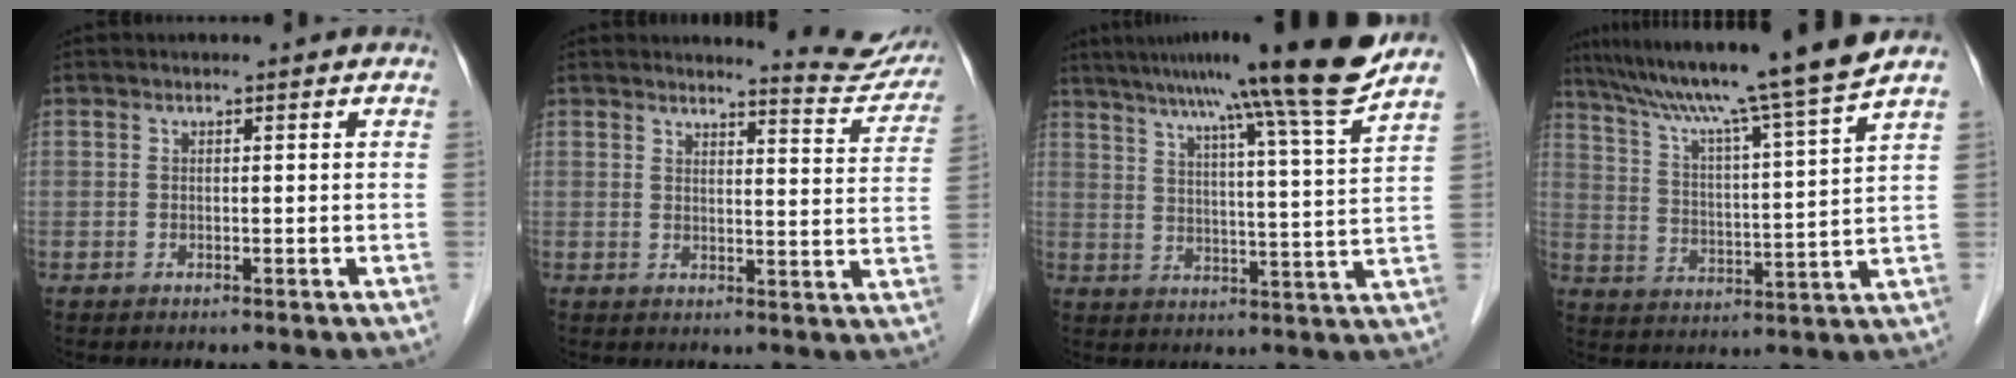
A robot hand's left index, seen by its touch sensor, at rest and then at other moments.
{"total": 7.7, "force": [7.7, 0.1, 0.2], "torque": [0.000, -0.046, 0.078]}
{"total": 18.6, "force": [15.1, -2.9, 10.6], "torque": [-0.167, -0.022, 0.203]}
{"total": 16.9, "force": [14.2, -2.6, 8.7], "torque": [-0.144, -0.019, 0.215]}